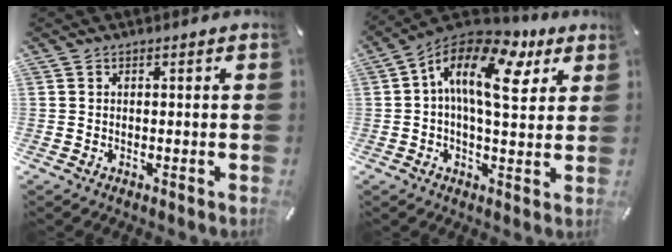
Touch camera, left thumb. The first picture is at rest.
{"total": 16.3, "force": [5.4, 7.5, 13.5], "torque": [-0.256, -0.024, 0.084]}